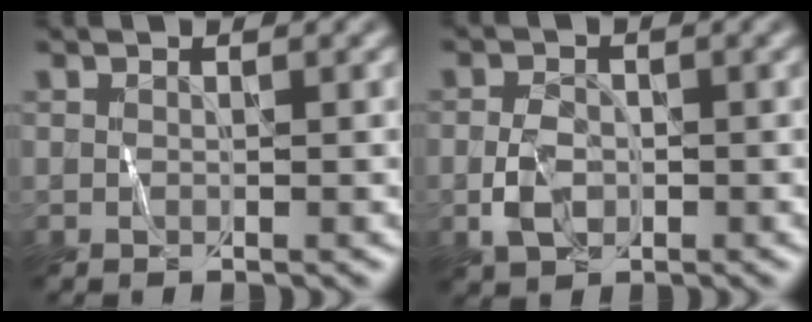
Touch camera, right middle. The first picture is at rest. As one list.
[{"total": 2.7, "force": [-0.7, 2.1, 1.6], "torque": [-0.037, 0.000, -0.015]}]